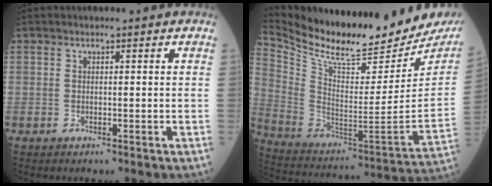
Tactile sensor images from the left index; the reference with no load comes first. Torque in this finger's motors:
{"motor_torque": [0.75, -1.11, 0.13, 0.04]}